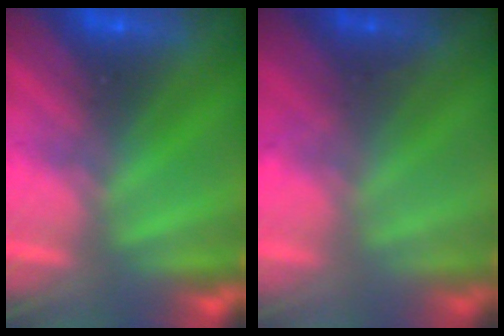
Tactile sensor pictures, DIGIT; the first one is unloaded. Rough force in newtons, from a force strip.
{"total": 1.1}